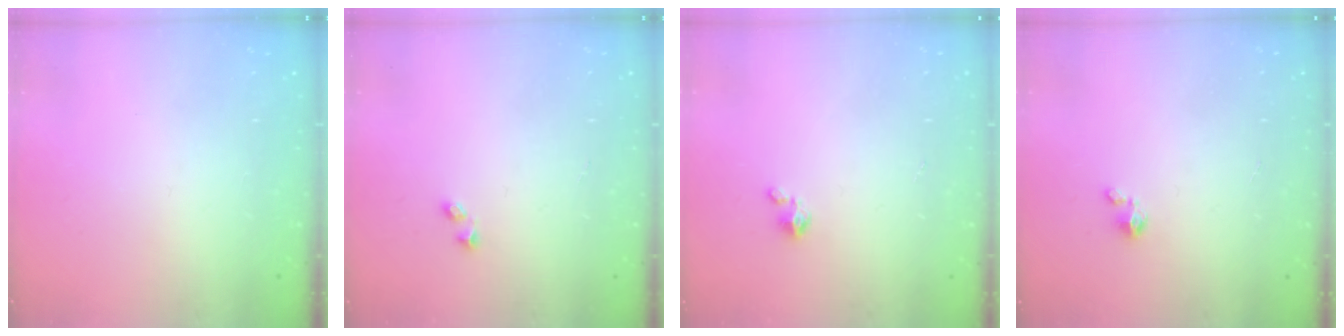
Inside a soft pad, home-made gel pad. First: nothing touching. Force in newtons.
{"total": 1.9, "press": 1.8, "slide": 0.7}
{"total": 2.1, "press": 2.1, "slide": 0.3}
{"total": 1.3, "press": 1.3, "slide": 0.1}